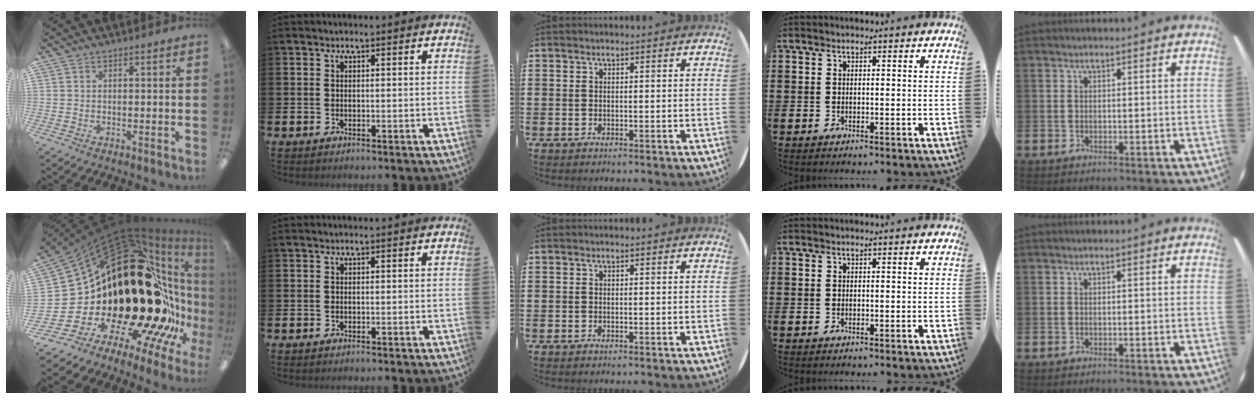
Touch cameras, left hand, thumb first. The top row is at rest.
{"thumb": {"total": 42.4, "force": [2.3, 19.9, 37.4], "torque": [-0.586, -0.143, 0.114]}}